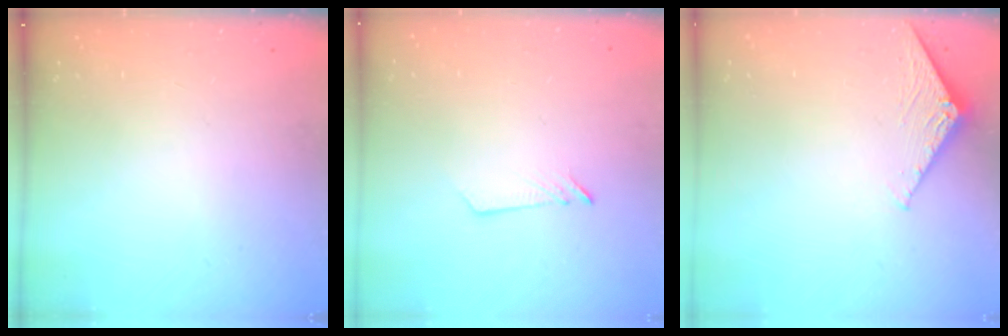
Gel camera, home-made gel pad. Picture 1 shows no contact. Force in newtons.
{"total": 2.9, "press": 2.9, "slide": 0.3}
{"total": 2.4, "press": 2.4, "slide": 0.2}